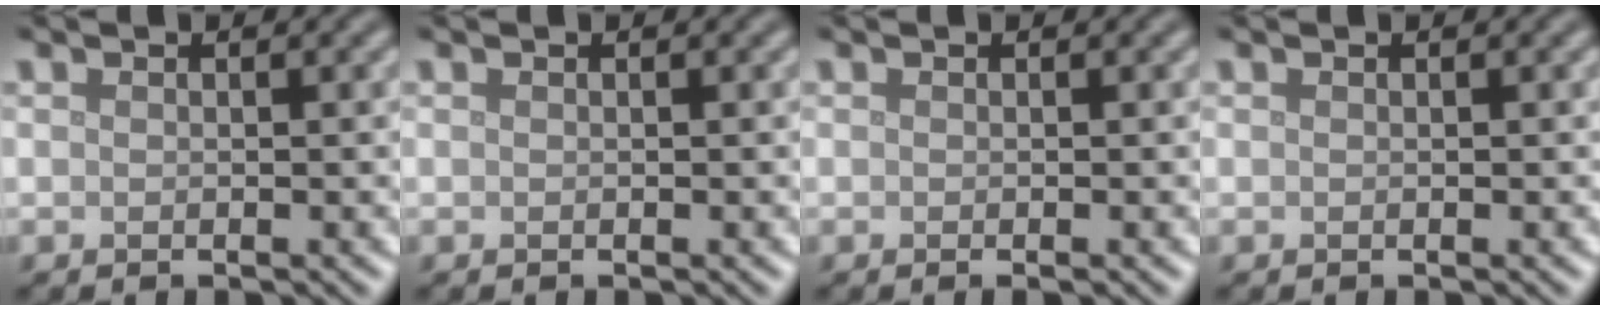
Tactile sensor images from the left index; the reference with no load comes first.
{"total": 0.0}
{"total": 0.5, "force": [-0.2, 0.0, 0.5], "torque": [-0.008, -0.004, -0.003]}
{"total": 0.0}